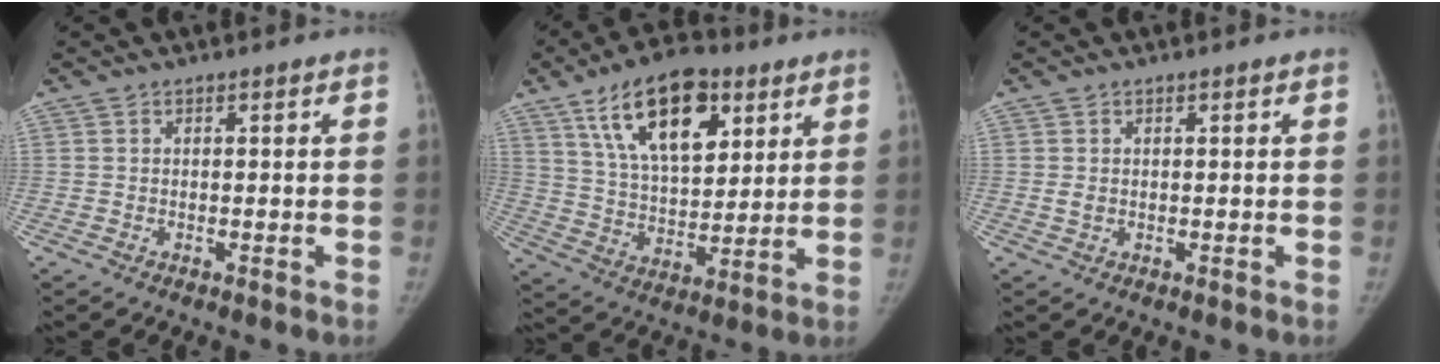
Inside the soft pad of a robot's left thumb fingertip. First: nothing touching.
{"total": 18.6, "force": [9.3, 9.5, 13.0], "torque": [-0.170, -0.033, 0.163]}
{"total": 1.2, "force": [0.3, 0.9, 0.8], "torque": [-0.009, -0.002, 0.009]}